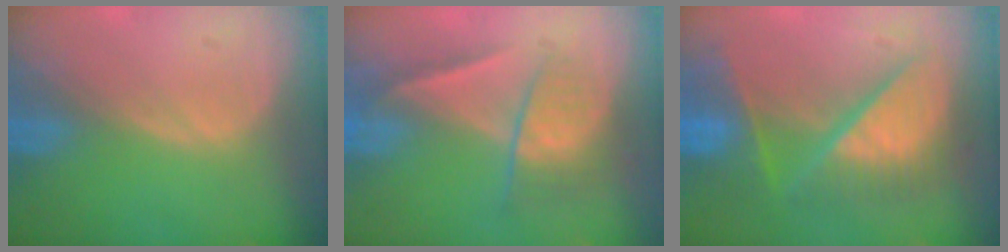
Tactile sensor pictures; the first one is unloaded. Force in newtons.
{"total": 7.1, "press": 6.0, "slide": 3.8}
{"total": 10.6, "press": 10.5, "slide": 1.4}